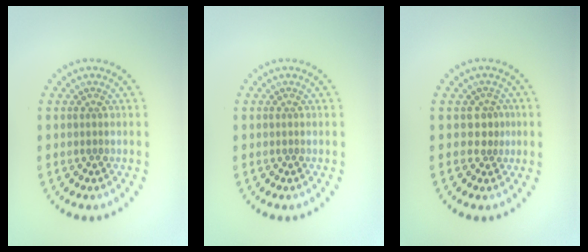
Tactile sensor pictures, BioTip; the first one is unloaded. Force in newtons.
{"total": 0.0}
{"total": 1.7, "press": 1.2, "slide": 1.1}